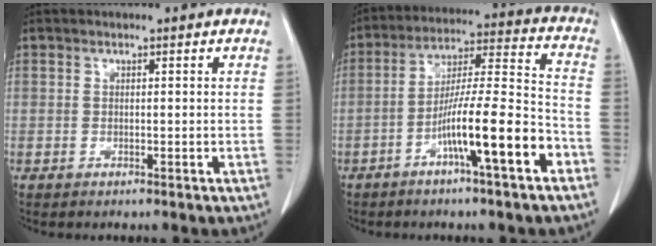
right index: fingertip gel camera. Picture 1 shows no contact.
{"total": 14.0, "force": [-6.3, 0.7, 12.5], "torque": [-0.213, 0.007, -0.106]}